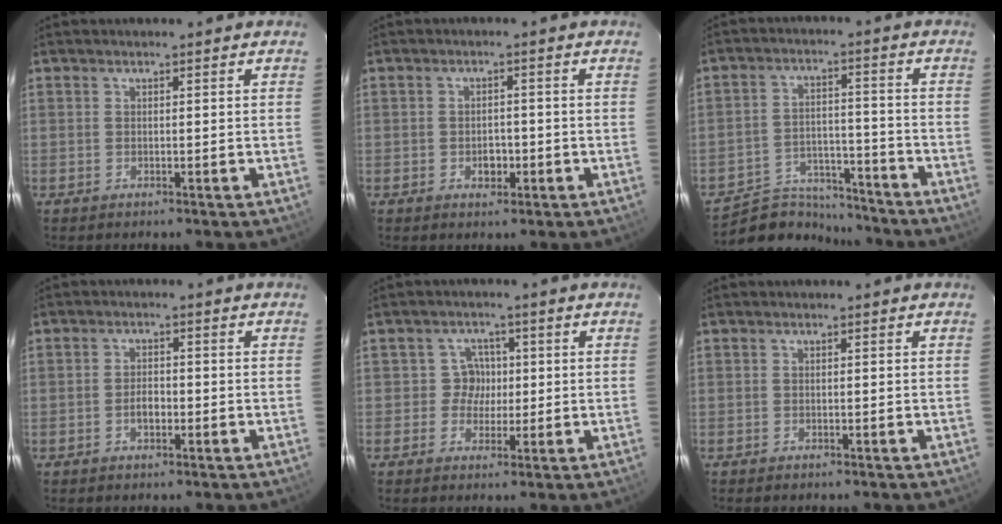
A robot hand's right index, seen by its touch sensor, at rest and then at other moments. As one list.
[{"total": 2.7, "force": [-0.9, 2.1, 1.4], "torque": [-0.025, 0.006, -0.009]}, {"total": 11.5, "force": [-10.7, 3.8, 1.9], "torque": [-0.056, 0.021, -0.163]}, {"total": 2.5, "force": [-1.0, 1.4, 1.8], "torque": [-0.034, 0.005, -0.018]}, {"total": 3.5, "force": [-0.2, 3.5, -0.1], "torque": [0.014, 0.015, -0.008]}, {"total": 0.6, "force": [-0.5, 0.0, 0.2], "torque": [-0.006, -0.002, -0.010]}]